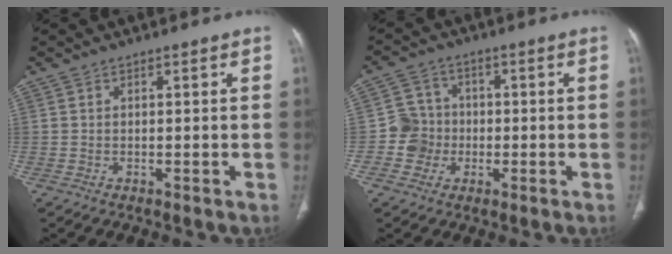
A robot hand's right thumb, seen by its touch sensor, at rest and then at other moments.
{"total": 5.9, "force": [-1.3, 5.7, 0.9], "torque": [0.016, 0.015, -0.031]}